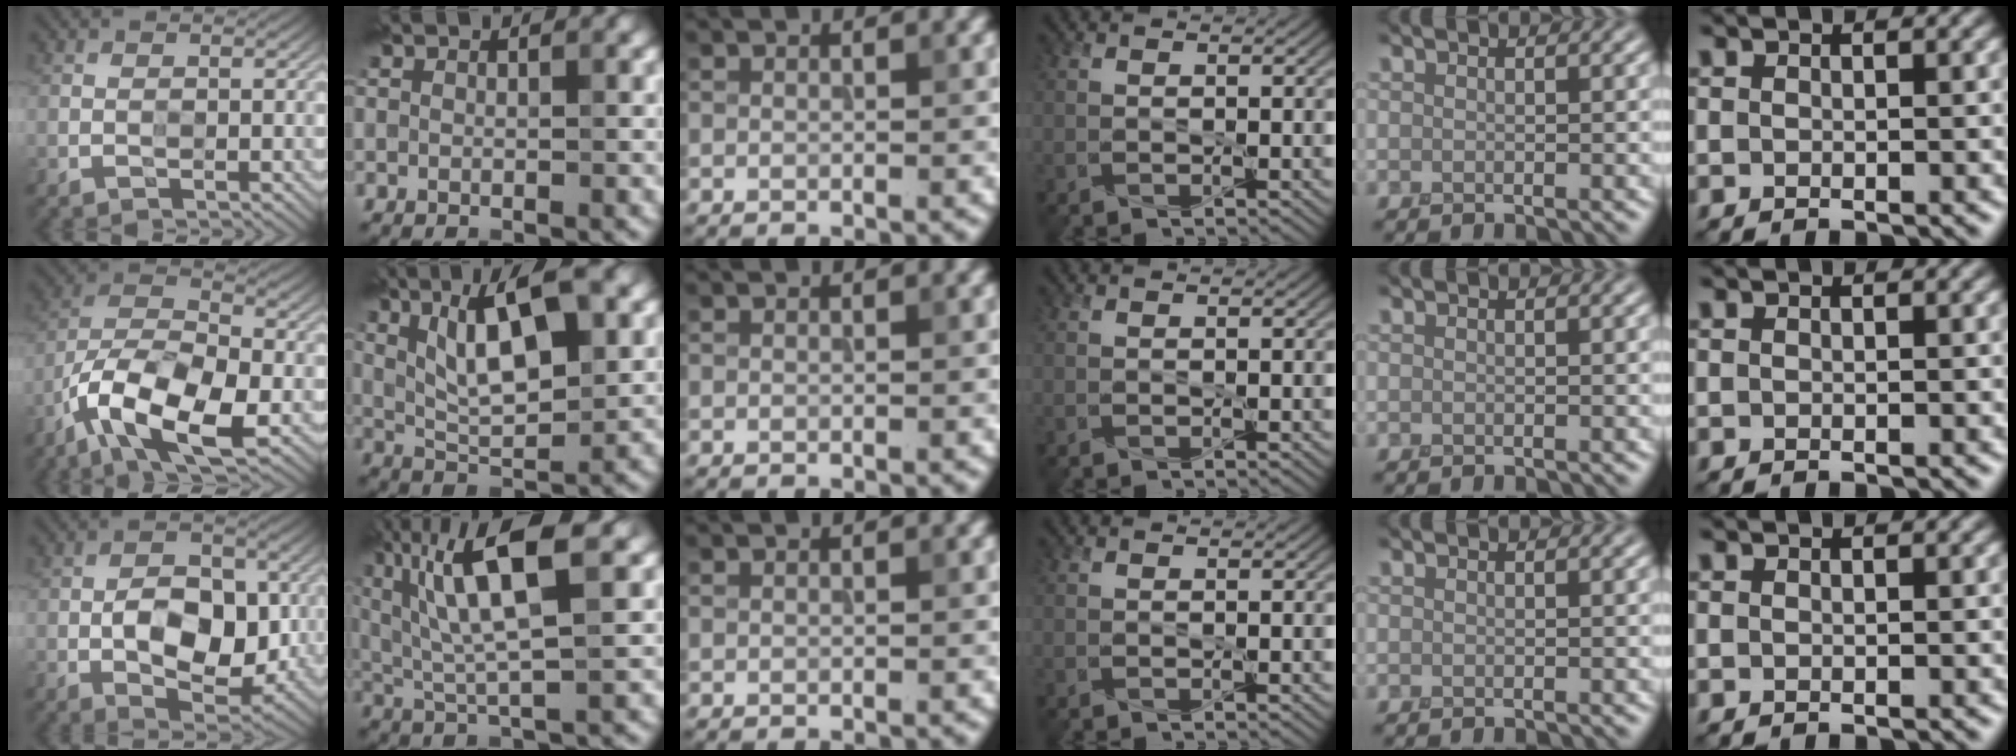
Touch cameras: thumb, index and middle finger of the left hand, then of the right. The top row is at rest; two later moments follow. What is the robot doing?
{"motion": "peel", "object": "sticker"}